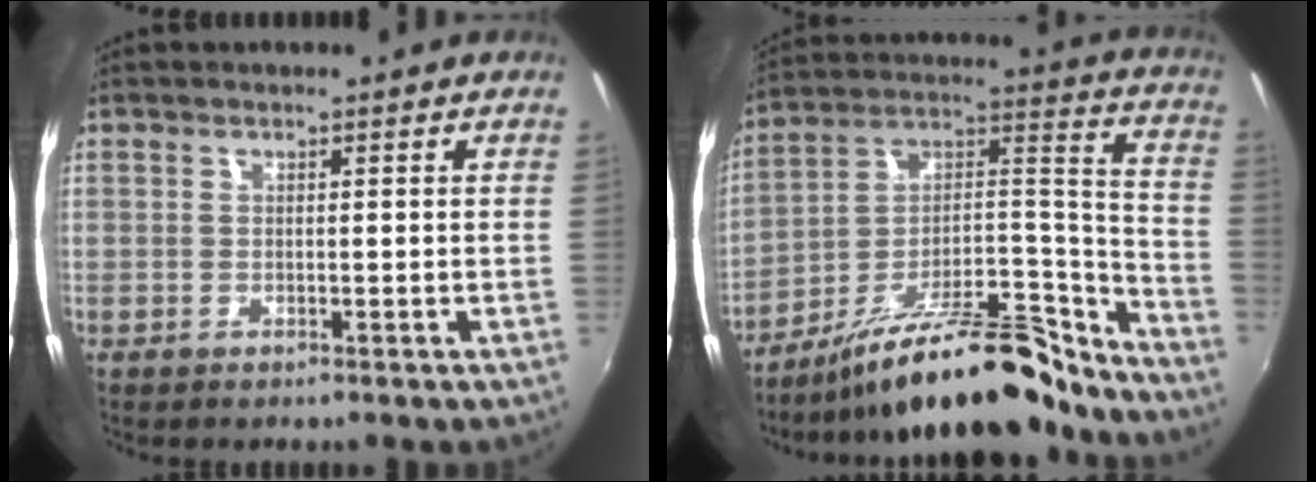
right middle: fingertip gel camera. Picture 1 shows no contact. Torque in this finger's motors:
{"motor_torque": [1.35, -0.79, 0.38, 0.21]}